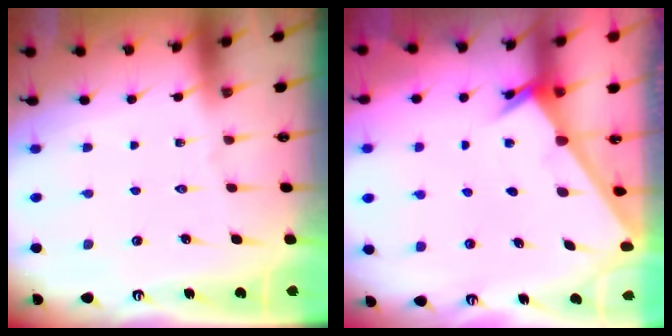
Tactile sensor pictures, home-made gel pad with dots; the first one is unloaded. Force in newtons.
{"total": 2.5, "press": 2.5, "slide": 0.2}